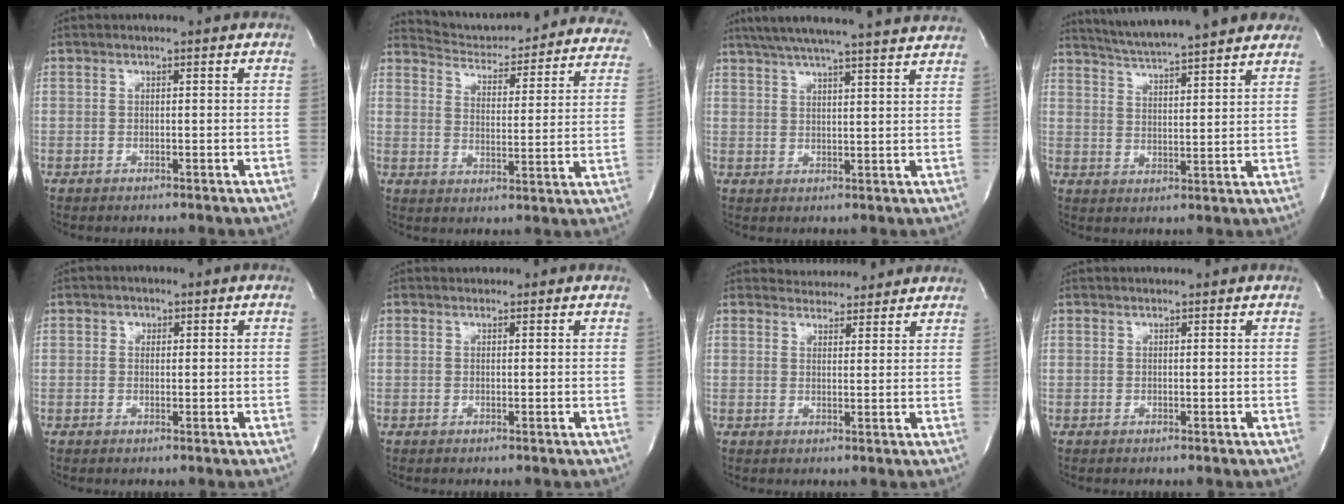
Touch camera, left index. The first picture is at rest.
{"total": 23.8, "force": [22.3, 4.8, 6.9], "torque": [-0.094, -0.062, 0.266]}
{"total": 20.3, "force": [18.0, 0.5, 9.2], "torque": [-0.158, 0.020, 0.241]}
{"total": 18.4, "force": [16.3, 1.2, 8.3], "torque": [-0.135, 0.021, 0.229]}
{"total": 1.0, "force": [0.5, 0.9, 0.3], "torque": [-0.003, -0.002, 0.005]}
{"total": 1.3, "force": [1.2, 0.6, 0.0], "torque": [-0.005, 0.013, 0.018]}
{"total": 6.3, "force": [6.1, 1.7, 0.5], "torque": [-0.007, 0.013, 0.075]}
{"total": 2.6, "force": [2.6, 0.1, 0.4], "torque": [-0.010, 0.021, 0.034]}